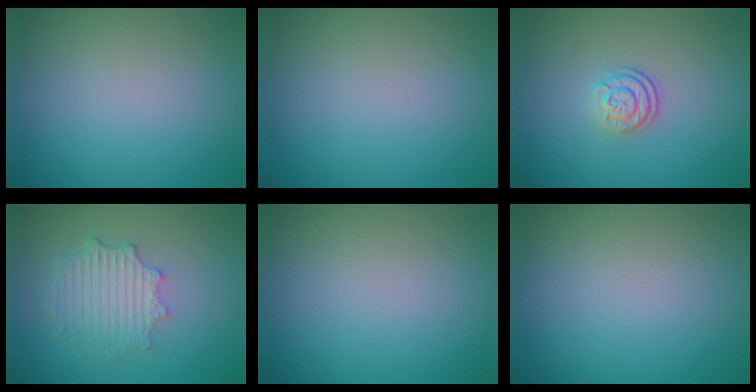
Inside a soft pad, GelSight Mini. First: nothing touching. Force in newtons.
{"total": 0.0}
{"total": 2.4, "press": 1.7, "slide": 1.7}
{"total": 3.9, "press": 3.1, "slide": 2.3}
{"total": 0.0}
{"total": 0.0}